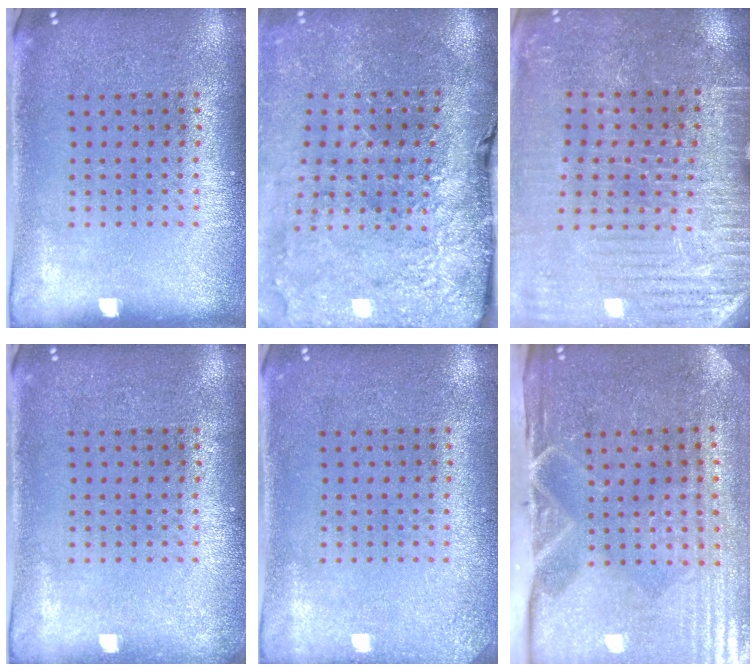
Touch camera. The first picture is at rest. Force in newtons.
{"total": 3.5, "press": 3.1, "slide": 1.8}
{"total": 3.3, "press": 3.3, "slide": 0.1}
{"total": 0.6, "press": 0.6, "slide": 0.2}
{"total": 1.4, "press": 1.4, "slide": 0.1}
{"total": 4.8, "press": 4.1, "slide": 2.5}